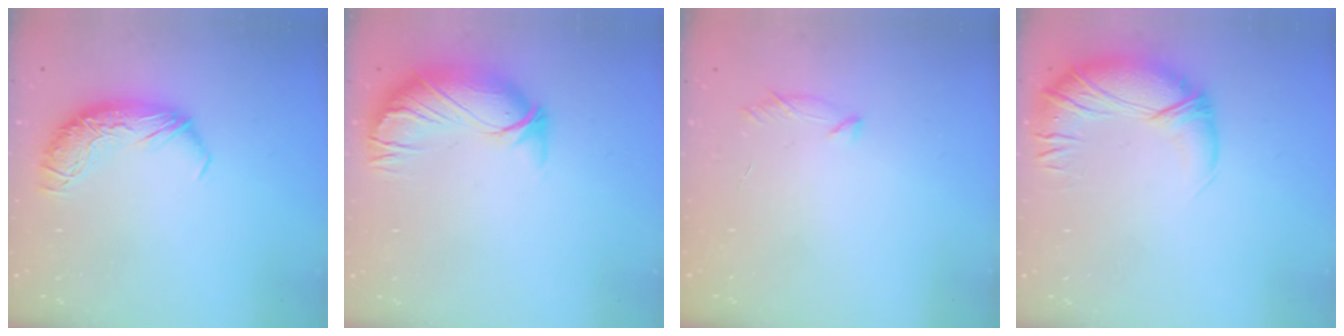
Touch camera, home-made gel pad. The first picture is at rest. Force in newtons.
{"total": 2.5, "press": 1.3, "slide": 2.1}
{"total": 7.0, "press": 6.9, "slide": 0.8}
{"total": 2.9, "press": 0.2, "slide": 2.9}